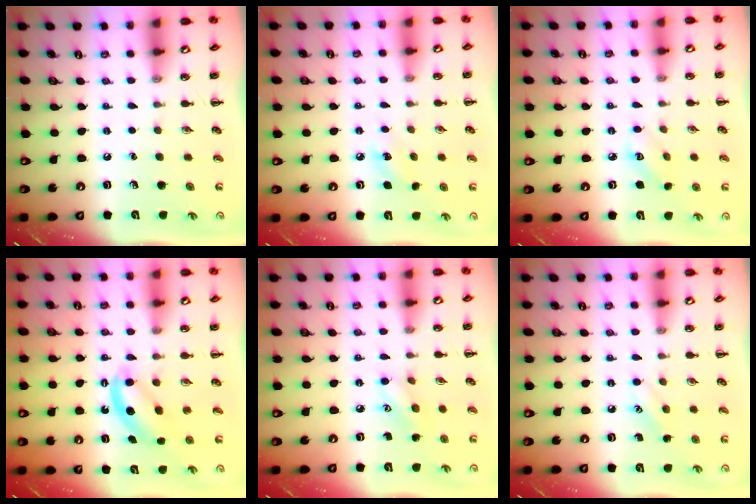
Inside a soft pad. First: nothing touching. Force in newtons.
{"total": 6.3, "press": 6.1, "slide": 1.6}
{"total": 3.8, "press": 3.7, "slide": 0.9}
{"total": 5.4, "press": 5.4, "slide": 0.8}
{"total": 6.5, "press": 6.4, "slide": 1.2}
{"total": 7.8, "press": 7.7, "slide": 1.6}